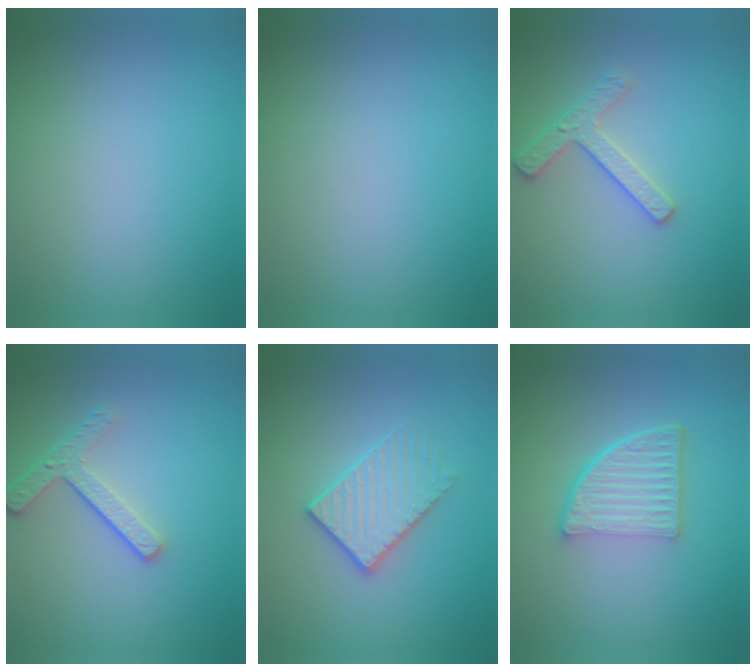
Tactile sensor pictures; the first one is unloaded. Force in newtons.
{"total": 0.0}
{"total": 2.5, "press": 2.4, "slide": 0.4}
{"total": 3.2, "press": 2.5, "slide": 2.0}
{"total": 2.9, "press": 2.6, "slide": 1.2}
{"total": 5.2, "press": 3.6, "slide": 3.7}